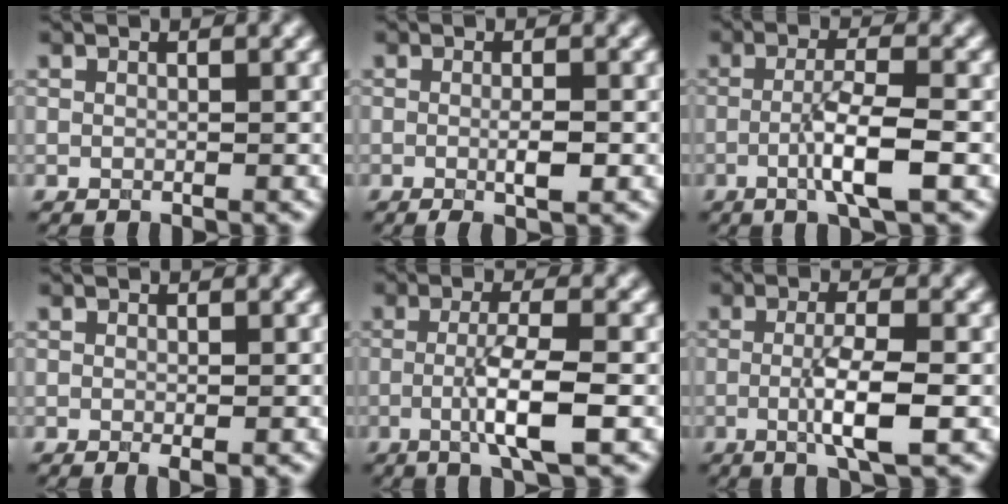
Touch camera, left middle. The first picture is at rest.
{"total": 2.5, "force": [-0.5, 0.3, 2.4], "torque": [-0.040, -0.001, -0.008]}
{"total": 4.6, "force": [-1.2, 0.6, 4.4], "torque": [-0.078, 0.007, -0.030]}
{"total": 0.8, "force": [-0.2, 0.2, 0.7], "torque": [-0.013, -0.003, -0.002]}
{"total": 5.0, "force": [-1.0, 0.8, 4.8], "torque": [-0.084, 0.001, -0.023]}
{"total": 4.6, "force": [-0.8, 0.8, 4.5], "torque": [-0.081, -0.003, -0.016]}